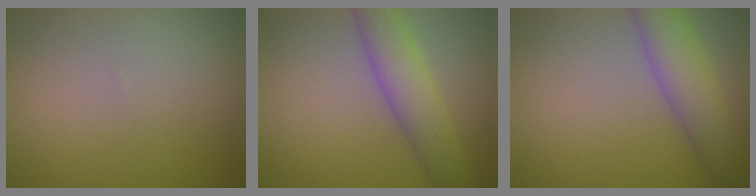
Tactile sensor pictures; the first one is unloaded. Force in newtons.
{"total": 4.8, "press": 4.8, "slide": 0.2}
{"total": 5.6, "press": 5.6, "slide": 0.2}